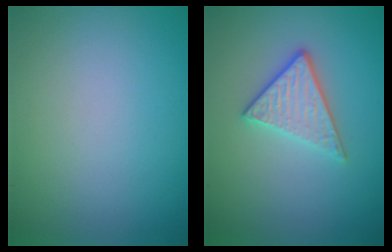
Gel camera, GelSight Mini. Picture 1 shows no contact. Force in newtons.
{"total": 3.3, "press": 2.9, "slide": 1.5}